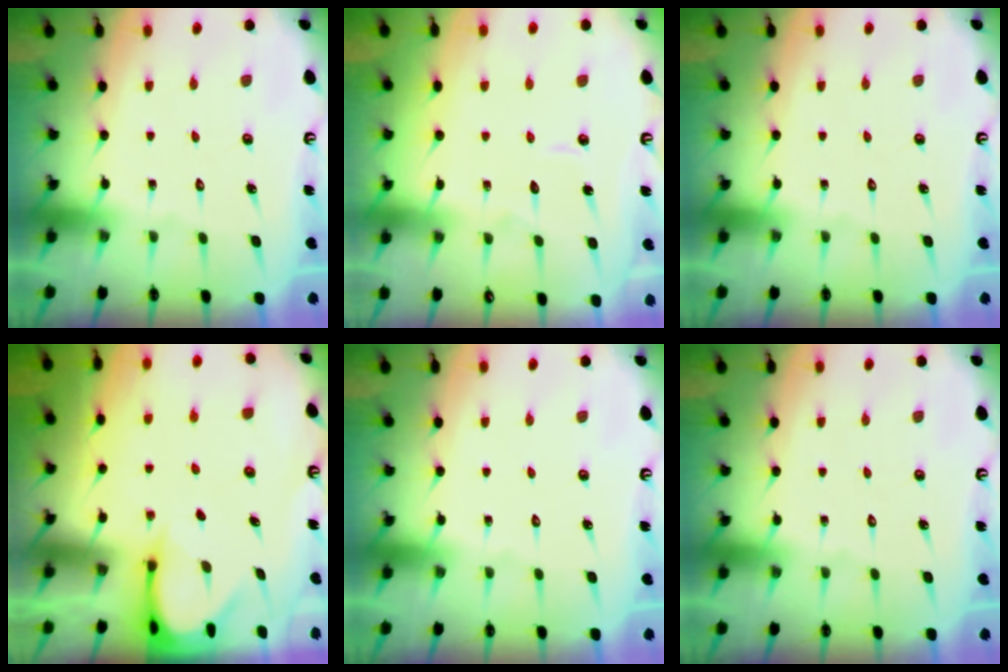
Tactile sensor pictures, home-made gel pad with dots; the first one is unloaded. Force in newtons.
{"total": 2.9, "press": 2.9, "slide": 0.2}
{"total": 0.0}
{"total": 3.7, "press": 3.6, "slide": 0.3}
{"total": 0.0}
{"total": 0.0}